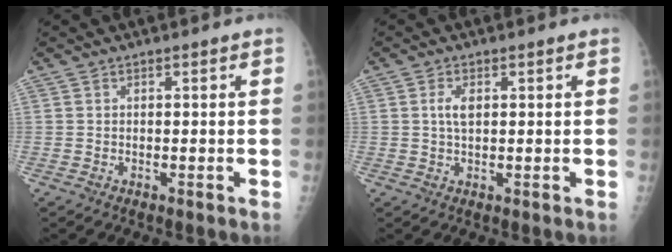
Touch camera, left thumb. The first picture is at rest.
{"total": 2.7, "force": [0.6, 1.3, 2.3], "torque": [-0.044, 0.001, 0.011]}